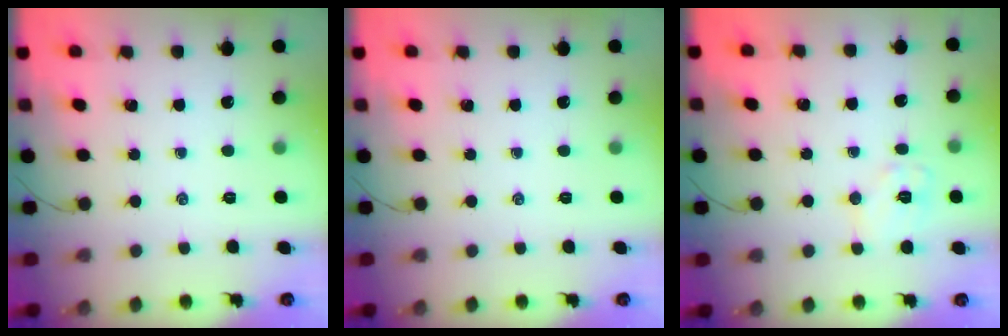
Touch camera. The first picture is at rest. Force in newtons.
{"total": 0.0}
{"total": 7.3, "press": 7.3, "slide": 0.8}